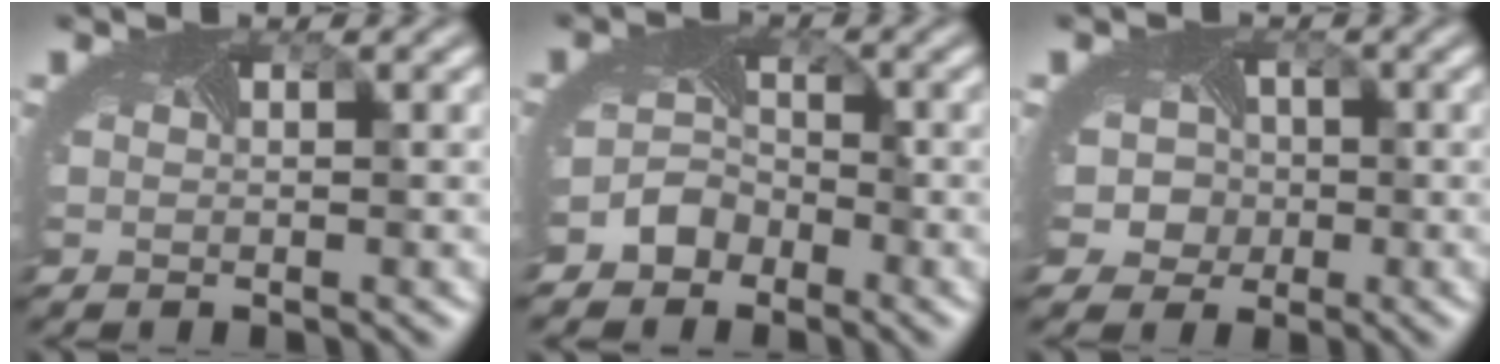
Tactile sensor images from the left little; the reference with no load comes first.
{"total": 3.0, "force": [-2.1, 2.0, 0.4], "torque": [-0.004, 0.001, -0.047]}
{"total": 6.0, "force": [-0.7, 5.5, 2.3], "torque": [-0.032, 0.009, -0.041]}